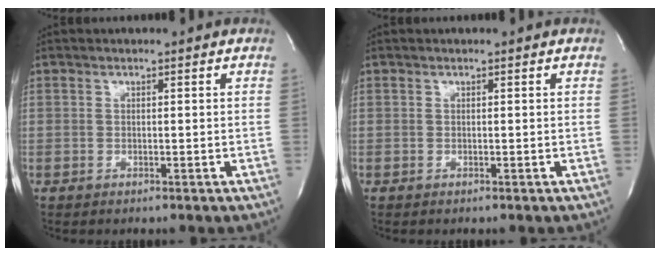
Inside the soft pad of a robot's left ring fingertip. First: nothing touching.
{"total": 0.0}